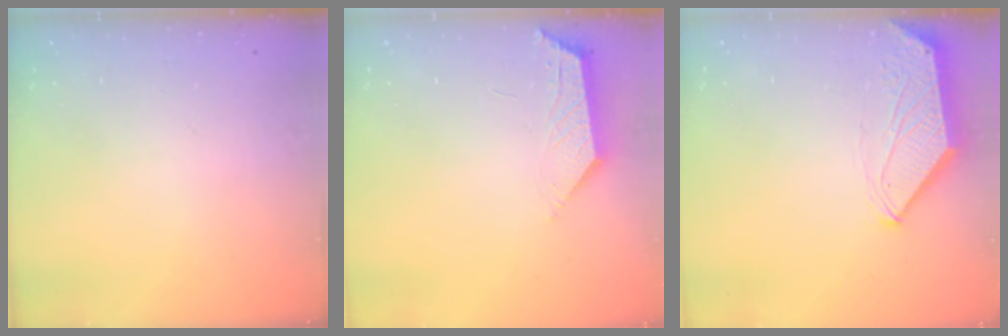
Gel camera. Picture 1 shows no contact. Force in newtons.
{"total": 1.8, "press": 1.8, "slide": 0.4}
{"total": 0.0}